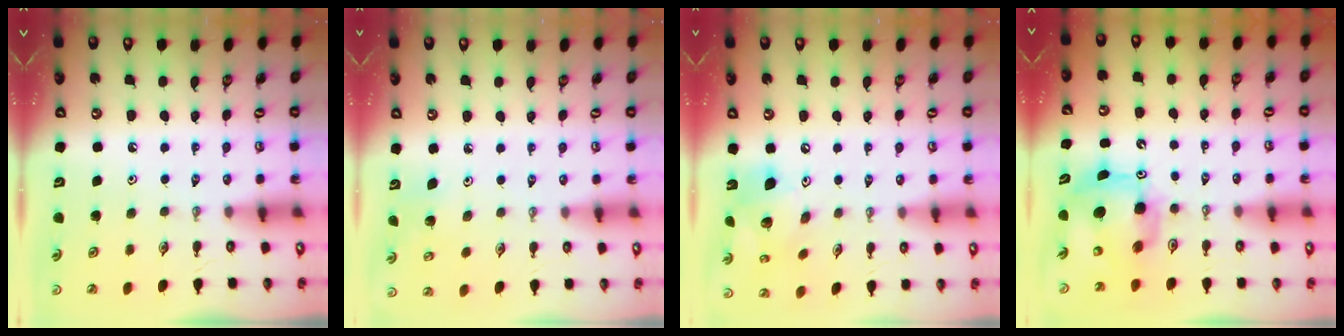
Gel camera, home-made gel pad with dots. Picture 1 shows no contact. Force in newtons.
{"total": 4.5, "press": 4.5, "slide": 0.2}
{"total": 14.7, "press": 14.5, "slide": 2.4}
{"total": 9.2, "press": 9.2, "slide": 0.7}